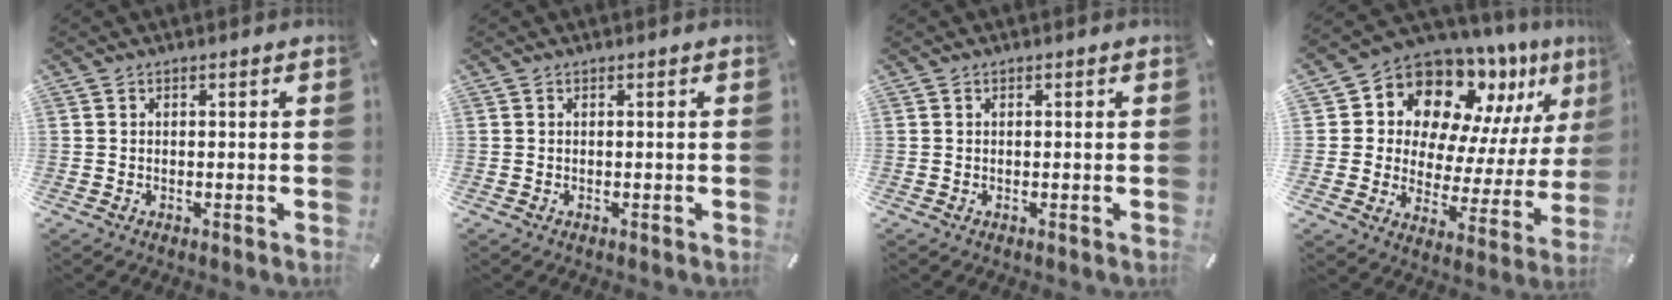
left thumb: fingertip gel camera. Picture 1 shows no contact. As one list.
[{"total": 0.0}, {"total": 0.0}, {"total": 13.9, "force": [11.4, 7.1, 3.6], "torque": [-0.068, -0.119, 0.196]}]